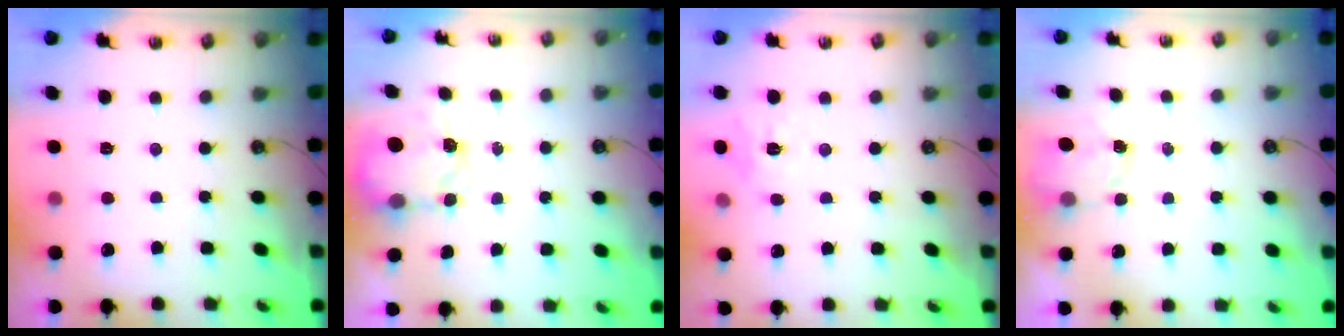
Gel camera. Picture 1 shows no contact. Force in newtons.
{"total": 3.6, "press": 3.5, "slide": 0.5}
{"total": 8.0, "press": 8.0, "slide": 0.7}
{"total": 2.6, "press": 2.6, "slide": 0.3}